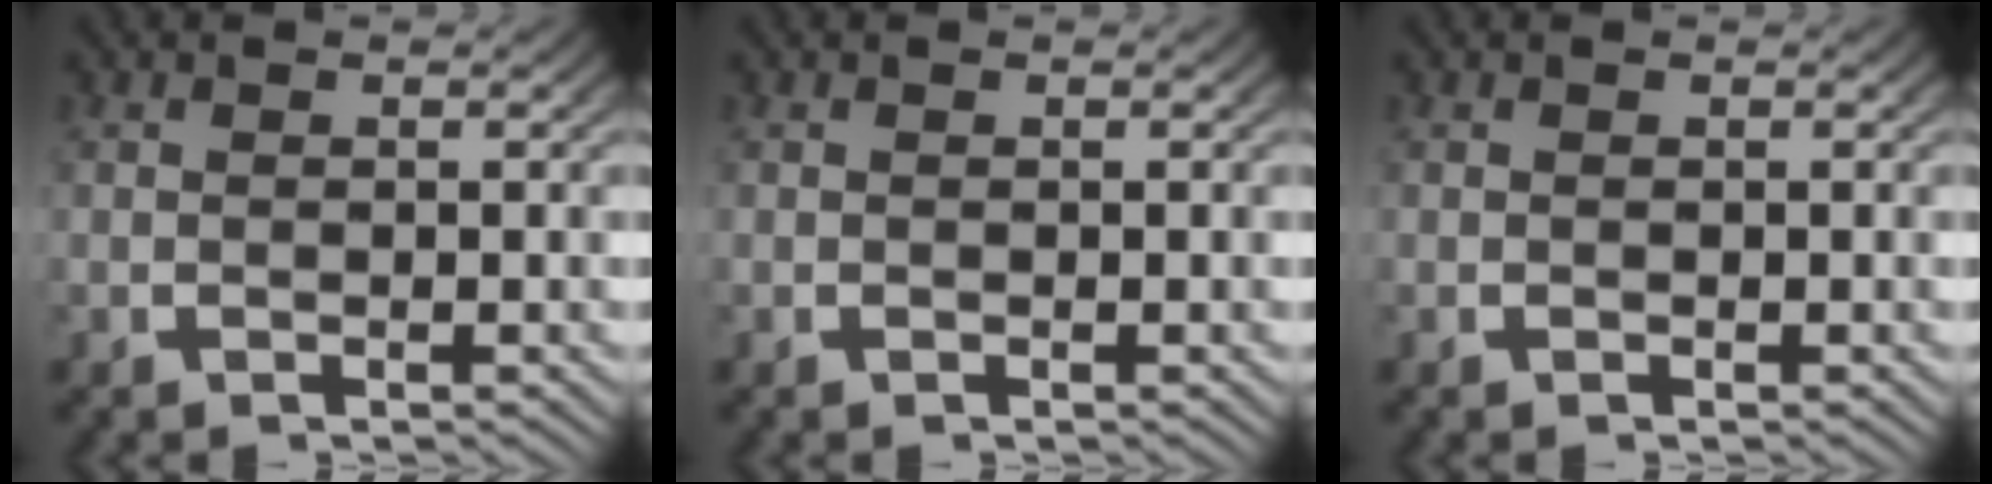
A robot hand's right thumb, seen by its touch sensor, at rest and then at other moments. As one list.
[{"total": 0.0}, {"total": 0.0}]